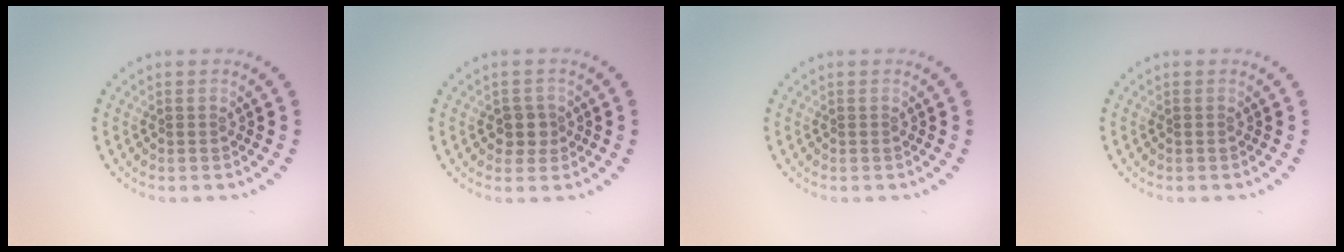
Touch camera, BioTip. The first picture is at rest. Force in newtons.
{"total": 1.9, "press": 1.7, "slide": 0.8}
{"total": 0.0}
{"total": 0.0}